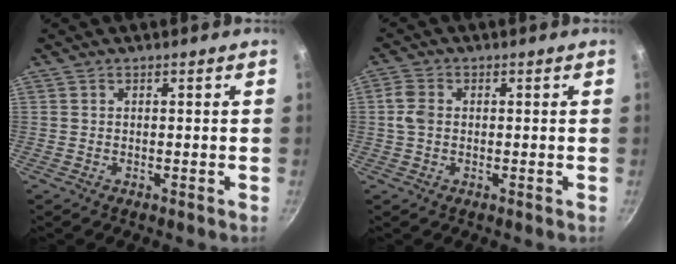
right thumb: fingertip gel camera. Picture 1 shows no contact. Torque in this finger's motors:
{"motor_torque": [0.48, 1.45, 0.72, 0.25, 0.10]}